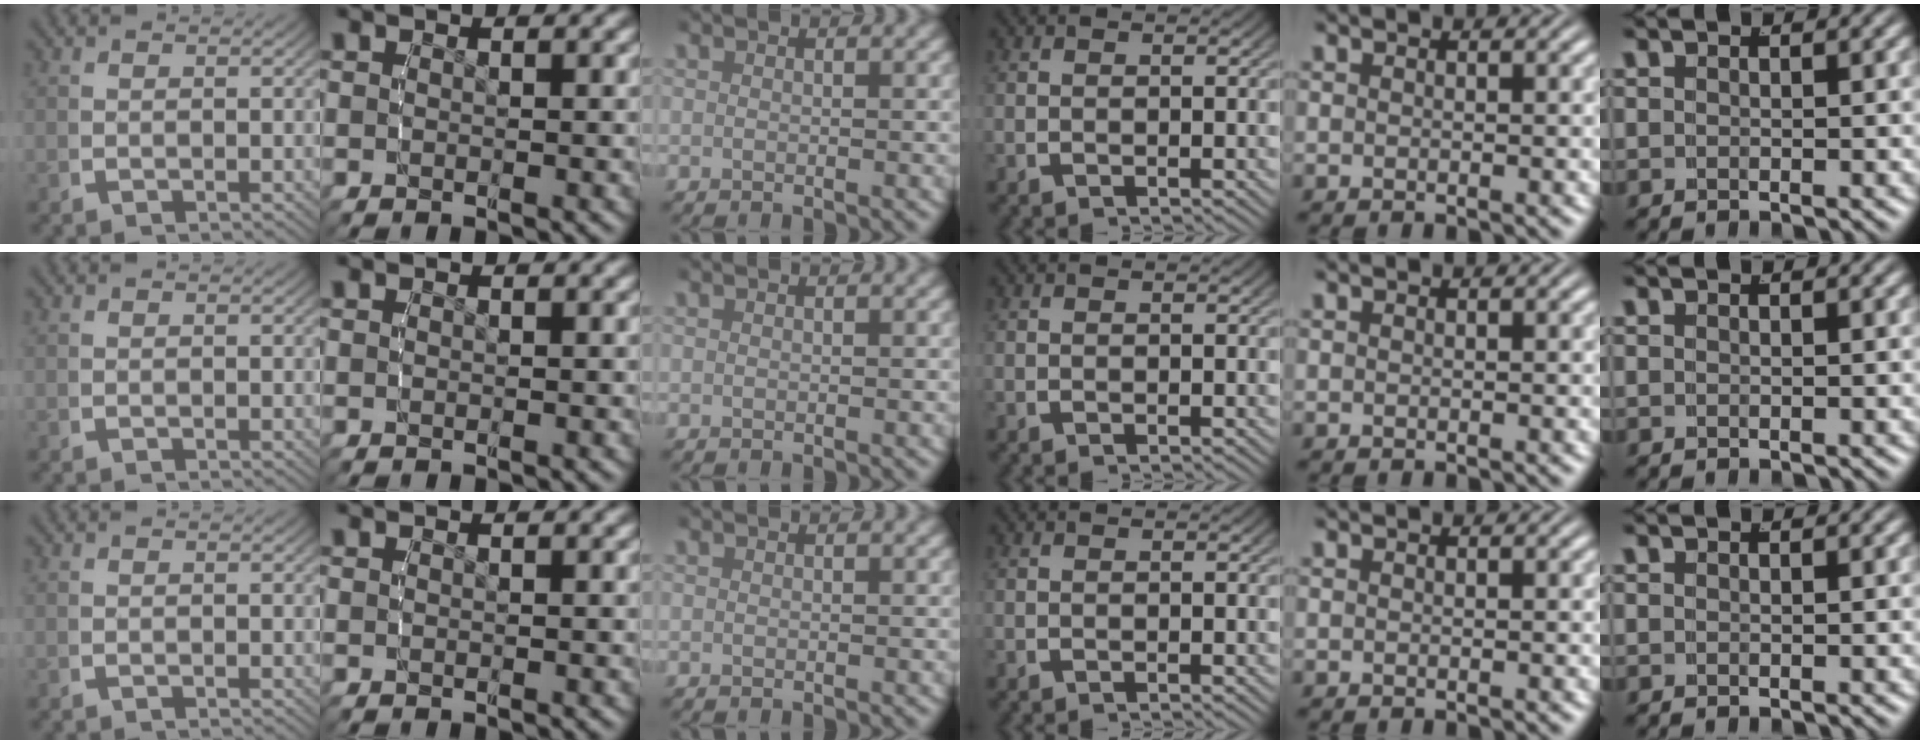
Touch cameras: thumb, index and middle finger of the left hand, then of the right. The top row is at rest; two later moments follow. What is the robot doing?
{"motion": "reach", "object": "paper"}